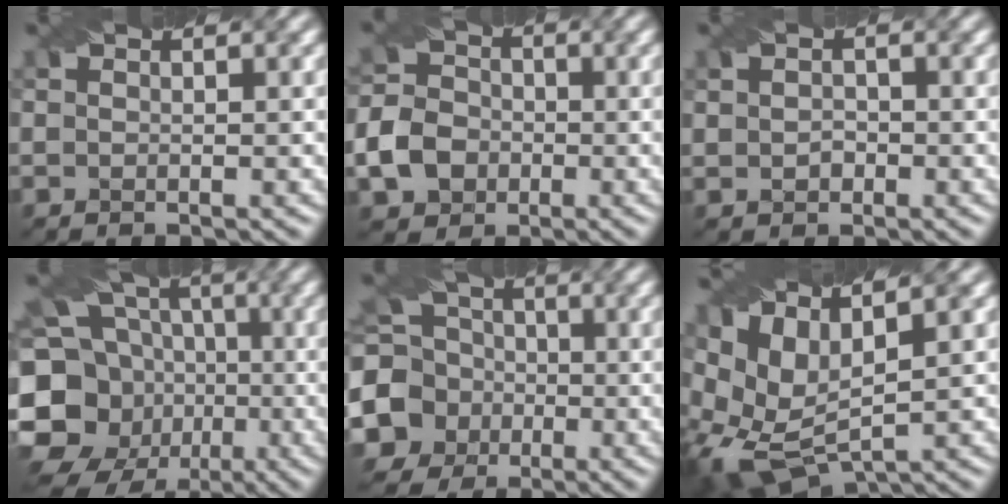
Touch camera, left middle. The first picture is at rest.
{"total": 5.0, "force": [-1.9, 4.2, 2.0], "torque": [-0.041, 0.003, -0.043]}
{"total": 1.3, "force": [-0.1, 1.1, 0.8], "torque": [-0.017, 0.001, -0.001]}
{"total": 15.6, "force": [-4.4, 13.2, 7.1], "torque": [-0.162, -0.010, -0.082]}
{"total": 10.2, "force": [-2.2, 9.2, 3.7], "torque": [-0.093, -0.008, -0.060]}
{"total": 9.4, "force": [2.5, 5.0, 7.6], "torque": [-0.176, -0.005, 0.052]}